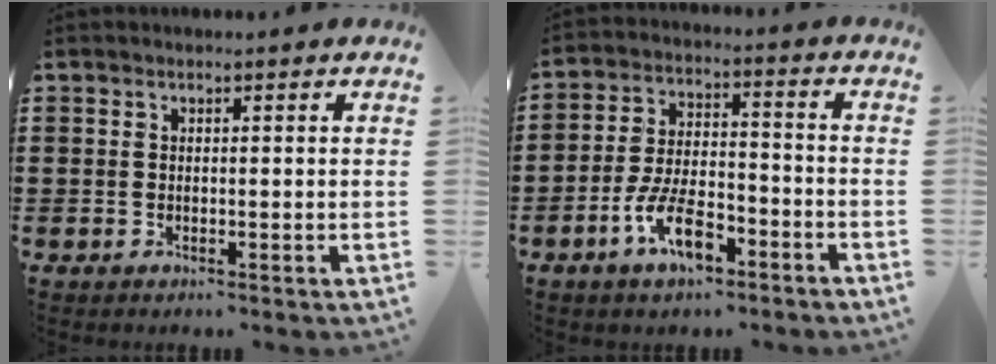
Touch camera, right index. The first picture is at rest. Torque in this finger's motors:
{"motor_torque": [2.14, 0.00, 0.93, 0.21]}